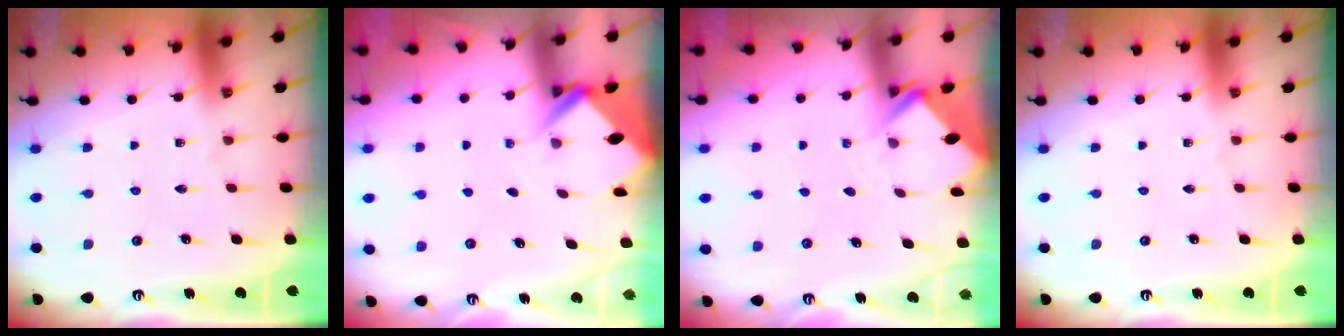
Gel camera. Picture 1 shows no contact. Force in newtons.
{"total": 2.7, "press": 2.7, "slide": 0.1}
{"total": 2.7, "press": 2.7, "slide": 0.2}
{"total": 0.0}